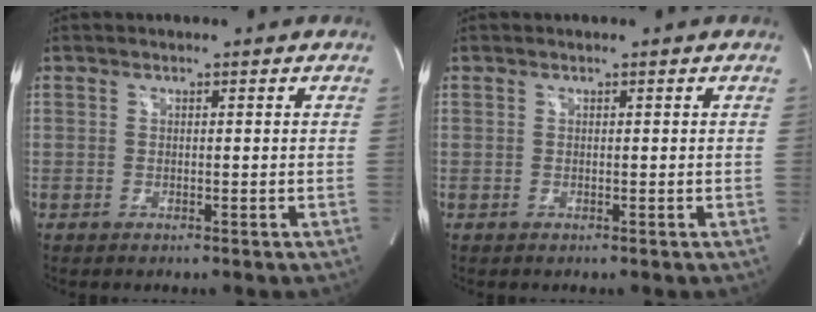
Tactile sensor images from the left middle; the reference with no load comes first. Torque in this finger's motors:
{"motor_torque": [0.11, 0.05, -0.07, 0.00]}